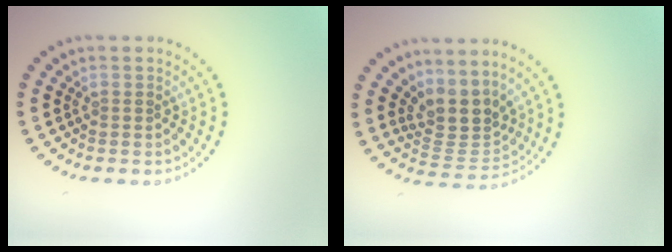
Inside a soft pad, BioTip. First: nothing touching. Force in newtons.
{"total": 3.4, "press": 2.4, "slide": 2.3}